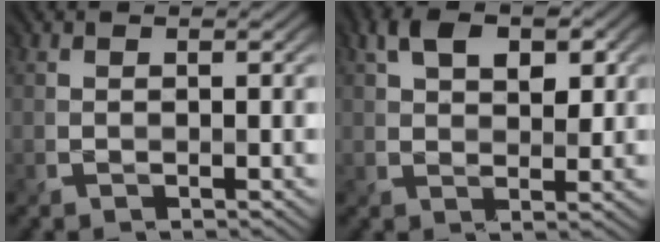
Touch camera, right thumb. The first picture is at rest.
{"total": 5.8, "force": [2.3, 3.5, 4.1], "torque": [-0.071, 0.002, 0.033]}